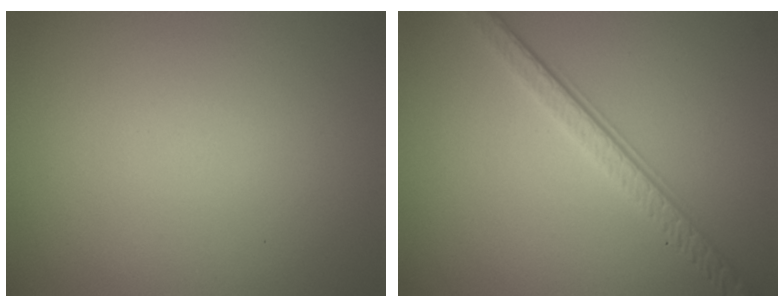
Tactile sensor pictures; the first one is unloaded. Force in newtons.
{"total": 3.7, "press": 2.8, "slide": 2.5}